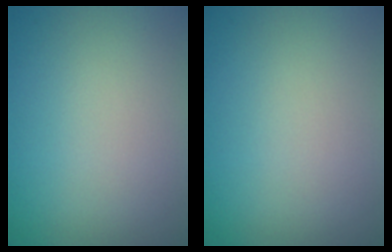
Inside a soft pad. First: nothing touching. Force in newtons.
{"total": 0.0}